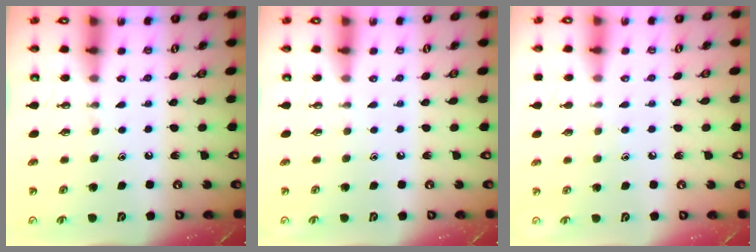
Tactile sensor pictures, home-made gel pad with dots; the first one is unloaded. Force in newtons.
{"total": 0.0}
{"total": 5.6, "press": 5.6, "slide": 0.6}